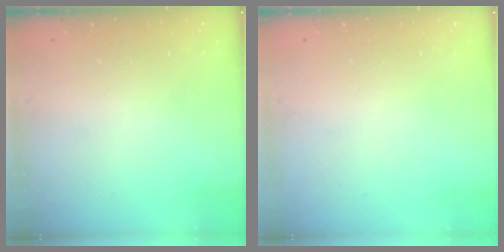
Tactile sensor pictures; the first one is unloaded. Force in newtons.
{"total": 0.0}